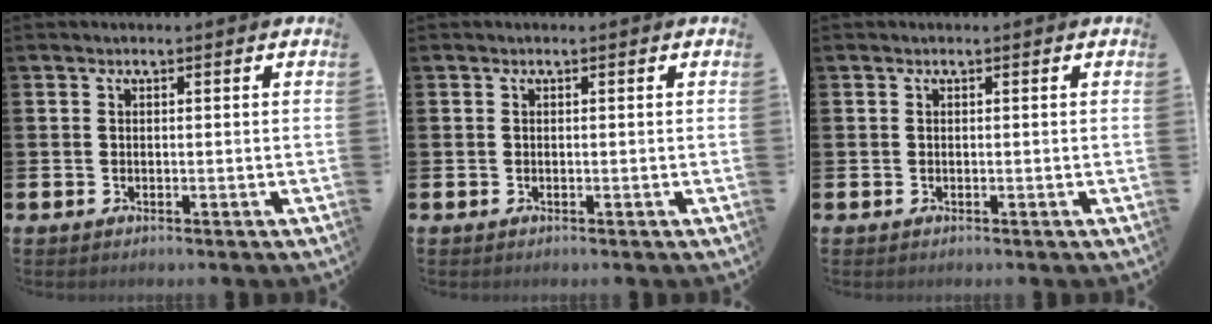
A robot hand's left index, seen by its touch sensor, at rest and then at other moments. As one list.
[{"total": 0.0}, {"total": 0.0}]